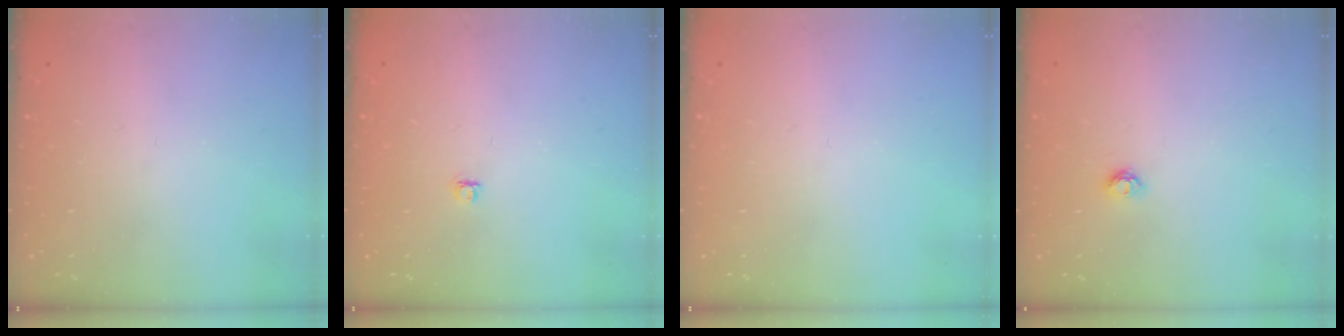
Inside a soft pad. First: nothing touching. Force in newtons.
{"total": 3.8, "press": 3.8, "slide": 0.5}
{"total": 0.0}
{"total": 3.6, "press": 3.5, "slide": 0.3}